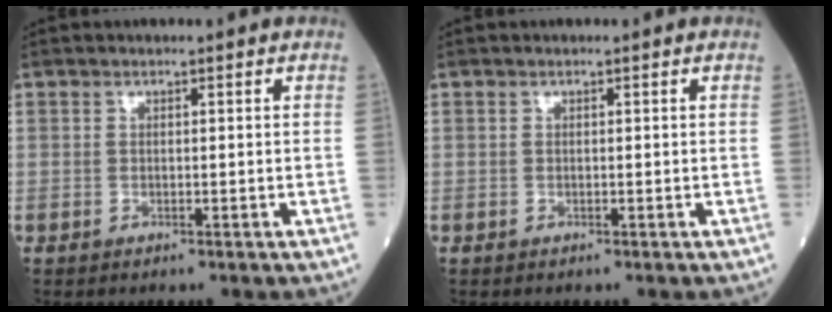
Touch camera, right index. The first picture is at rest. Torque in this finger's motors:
{"motor_torque": [0.01, 0.00, 0.00, -0.01]}